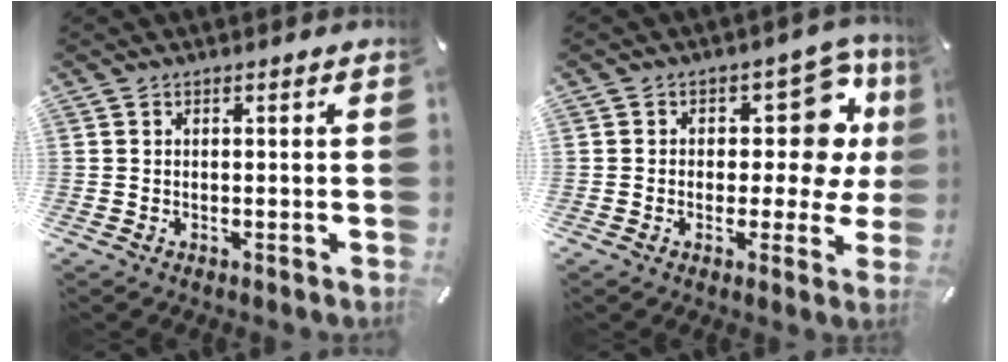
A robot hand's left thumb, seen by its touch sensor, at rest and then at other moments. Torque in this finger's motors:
{"motor_torque": [1.11, 0.66, 0.08, -0.05, 0.12]}